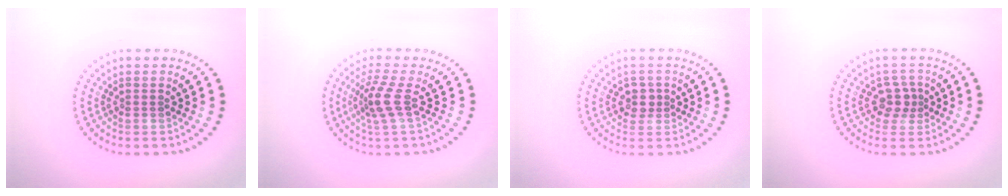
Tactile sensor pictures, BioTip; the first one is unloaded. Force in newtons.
{"total": 2.8, "press": 2.0, "slide": 2.0}
{"total": 1.7, "press": 1.4, "slide": 1.0}
{"total": 1.9, "press": 1.7, "slide": 1.0}